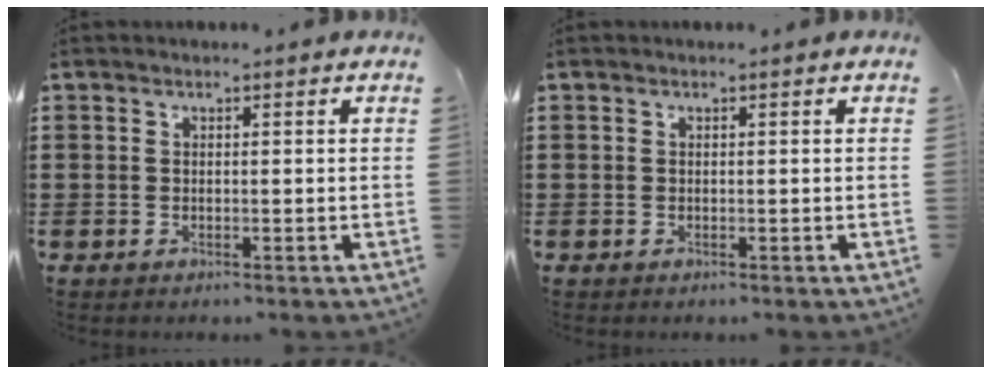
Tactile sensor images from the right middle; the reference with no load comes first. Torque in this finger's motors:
{"motor_torque": [0.00, 0.00, 0.00, 0.00]}